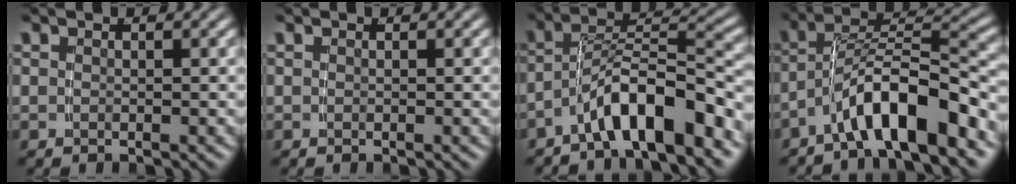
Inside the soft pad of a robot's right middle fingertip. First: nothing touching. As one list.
[{"total": 0.0}, {"total": 6.8, "force": [-4.2, 1.9, 5.0], "torque": [-0.070, 0.014, -0.070]}, {"total": 7.2, "force": [-4.0, 2.3, 5.5], "torque": [-0.085, 0.009, -0.063]}]